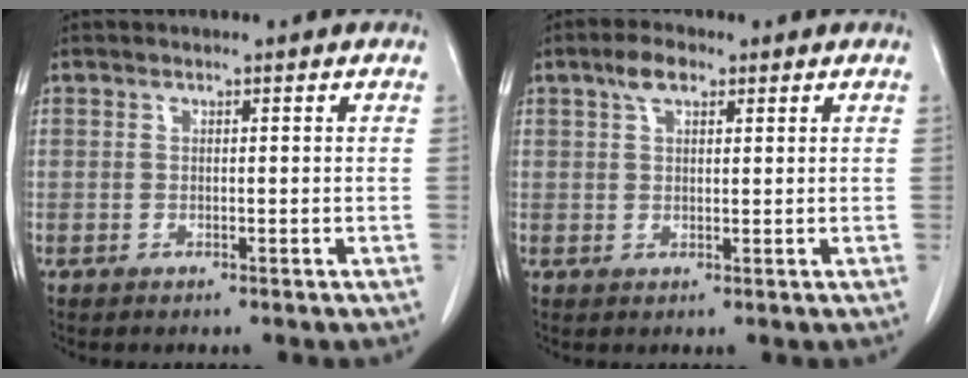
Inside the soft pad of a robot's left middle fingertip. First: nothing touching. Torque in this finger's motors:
{"motor_torque": [0.73, -0.47, -0.02, -0.01]}